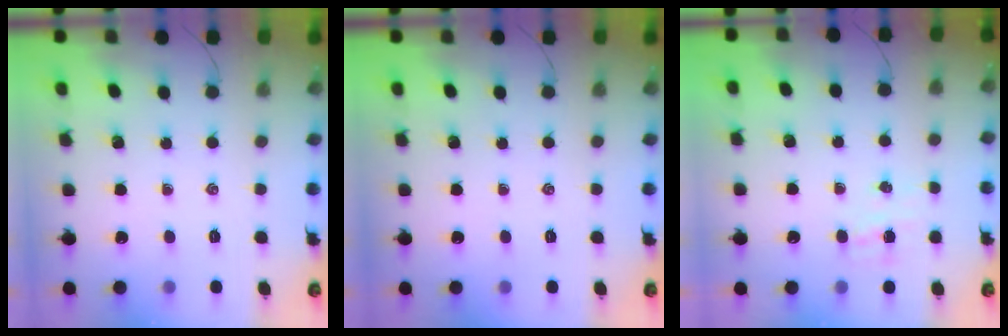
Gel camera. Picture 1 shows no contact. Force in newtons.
{"total": 0.0}
{"total": 4.6, "press": 4.4, "slide": 1.2}